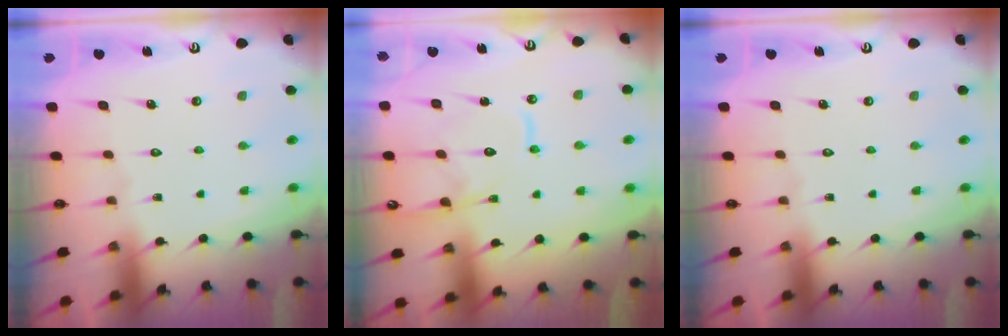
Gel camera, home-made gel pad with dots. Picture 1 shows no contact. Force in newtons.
{"total": 13.4, "press": 13.4, "slide": 1.2}
{"total": 0.0}